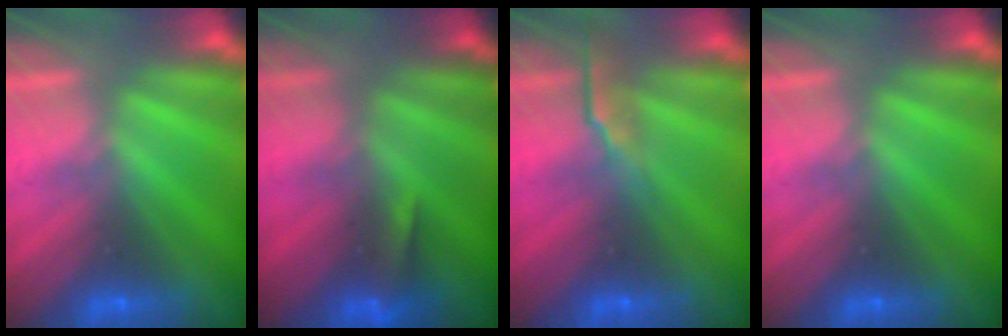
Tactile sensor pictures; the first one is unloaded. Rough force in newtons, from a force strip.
{"total": 4.7}
{"total": 2.7}
{"total": 0.0}